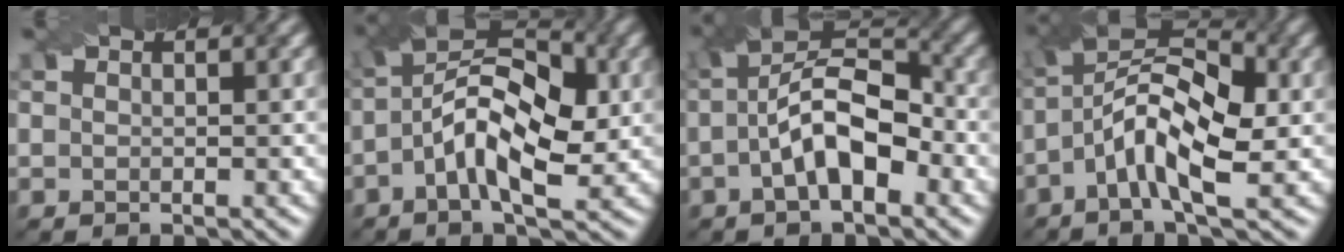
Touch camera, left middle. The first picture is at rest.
{"total": 8.7, "force": [-0.8, 4.1, 7.7], "torque": [-0.136, 0.022, -0.022]}
{"total": 7.5, "force": [-1.5, 3.5, 6.4], "torque": [-0.114, 0.017, -0.032]}
{"total": 8.4, "force": [-1.4, 3.3, 7.5], "torque": [-0.138, 0.025, -0.038]}